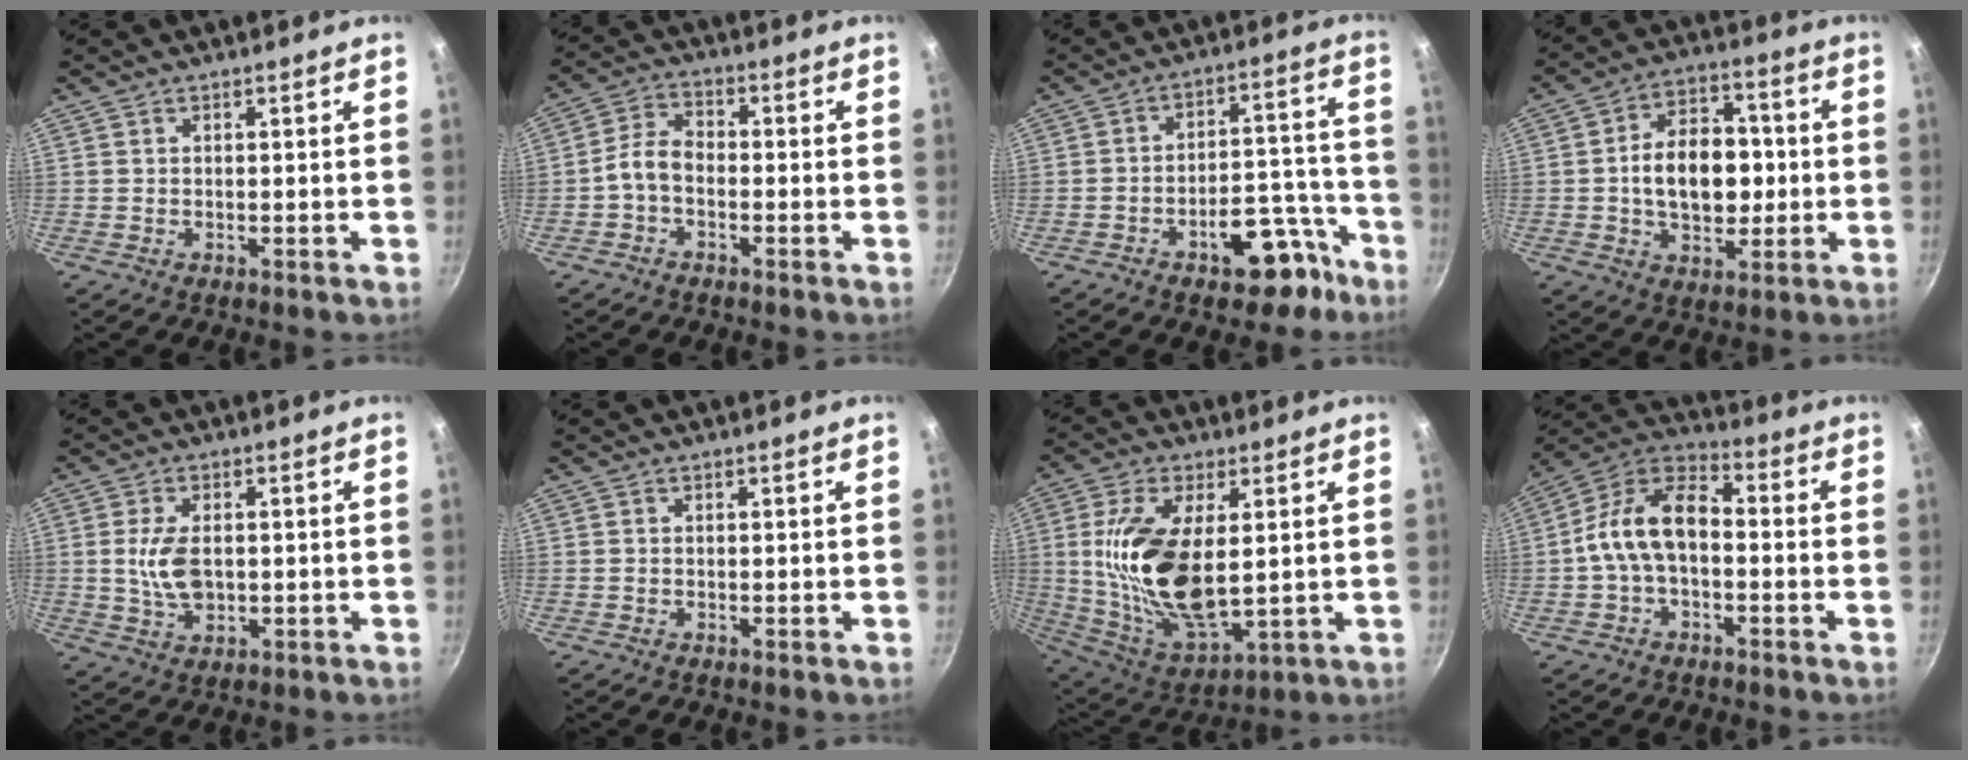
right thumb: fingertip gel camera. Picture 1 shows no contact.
{"total": 5.8, "force": [-1.7, 3.7, 4.1], "torque": [-0.075, 0.027, -0.043]}
{"total": 11.9, "force": [-7.1, 5.8, 7.6], "torque": [-0.075, 0.070, -0.098]}
{"total": 14.3, "force": [-0.3, 9.4, 10.8], "torque": [-0.140, 0.022, -0.003]}
{"total": 6.8, "force": [0.3, 4.0, 5.5], "torque": [-0.106, -0.004, 0.010]}
{"total": 0.0}
{"total": 19.3, "force": [1.8, 9.1, 16.9], "torque": [-0.328, -0.019, 0.050]}
{"total": 12.8, "force": [-1.0, 7.8, 10.1], "torque": [-0.182, 0.041, -0.028]}